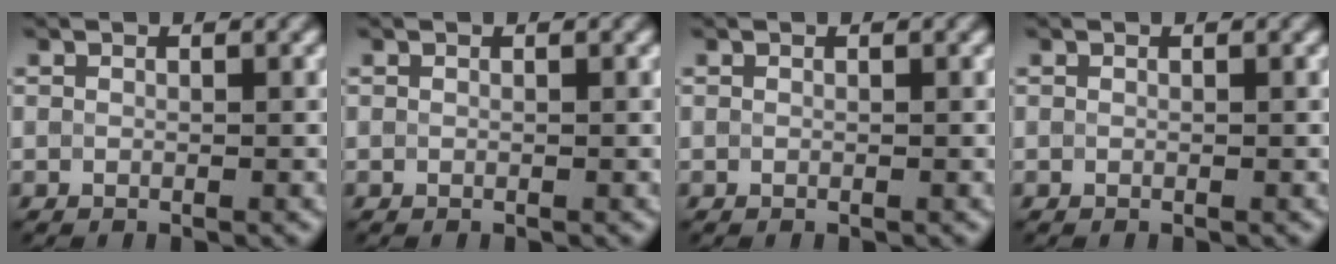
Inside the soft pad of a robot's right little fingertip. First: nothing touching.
{"total": 0.0}
{"total": 0.0}
{"total": 0.0}